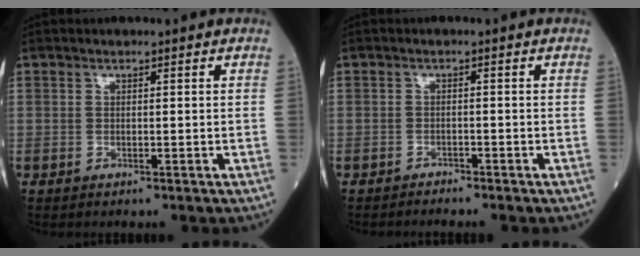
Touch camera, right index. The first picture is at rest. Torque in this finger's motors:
{"motor_torque": [-0.05, -0.09, 0.04, 0.00]}